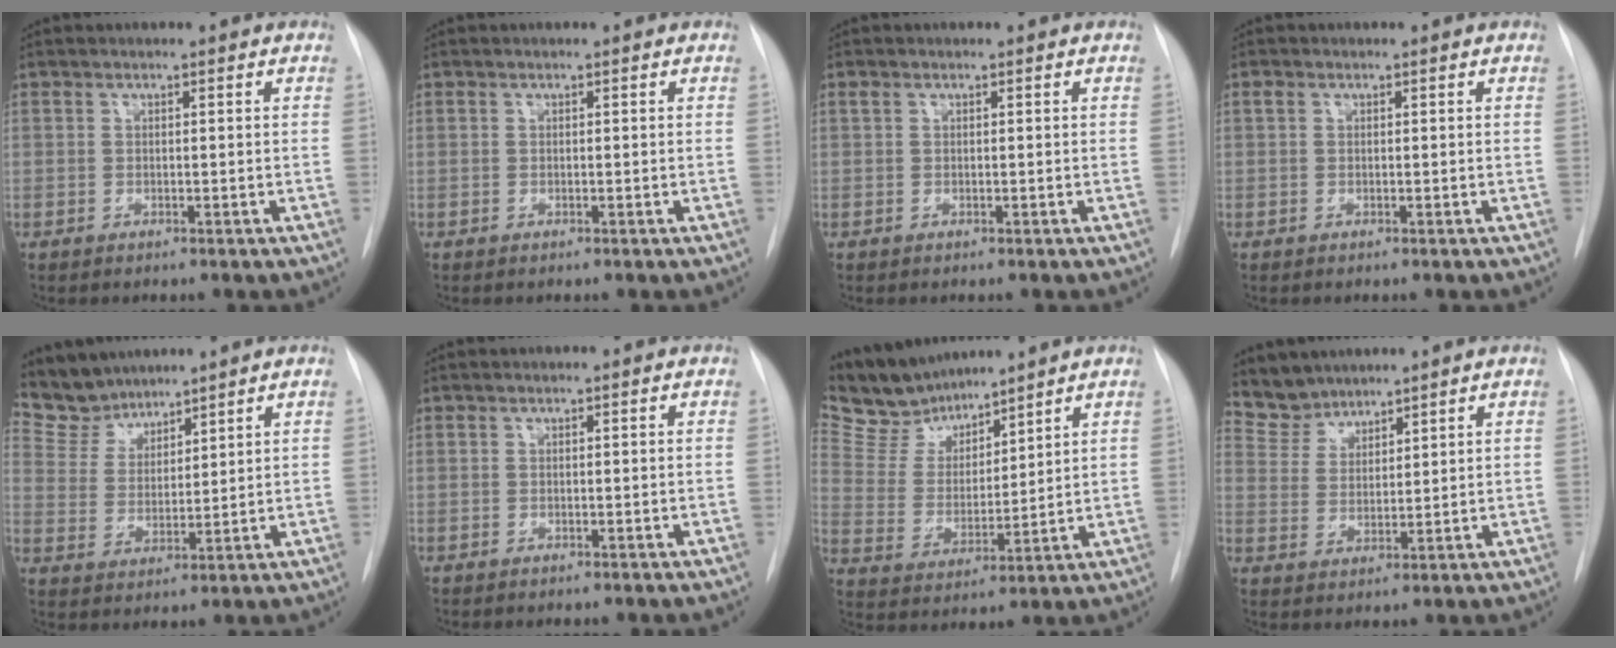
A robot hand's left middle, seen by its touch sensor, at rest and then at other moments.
{"total": 0.0}
{"total": 0.5, "force": [0.3, 0.3, 0.3], "torque": [-0.010, 0.014, 0.007]}
{"total": 0.7, "force": [0.3, 0.5, 0.3], "torque": [-0.009, 0.014, 0.006]}
{"total": 7.0, "force": [6.6, 2.3, 0.3], "torque": [-0.012, 0.008, 0.141]}
{"total": 0.0}
{"total": 10.5, "force": [9.8, 3.2, 2.3], "torque": [-0.060, 0.014, 0.201]}
{"total": 5.3, "force": [5.0, 1.9, -0.2], "torque": [0.002, 0.008, 0.106]}